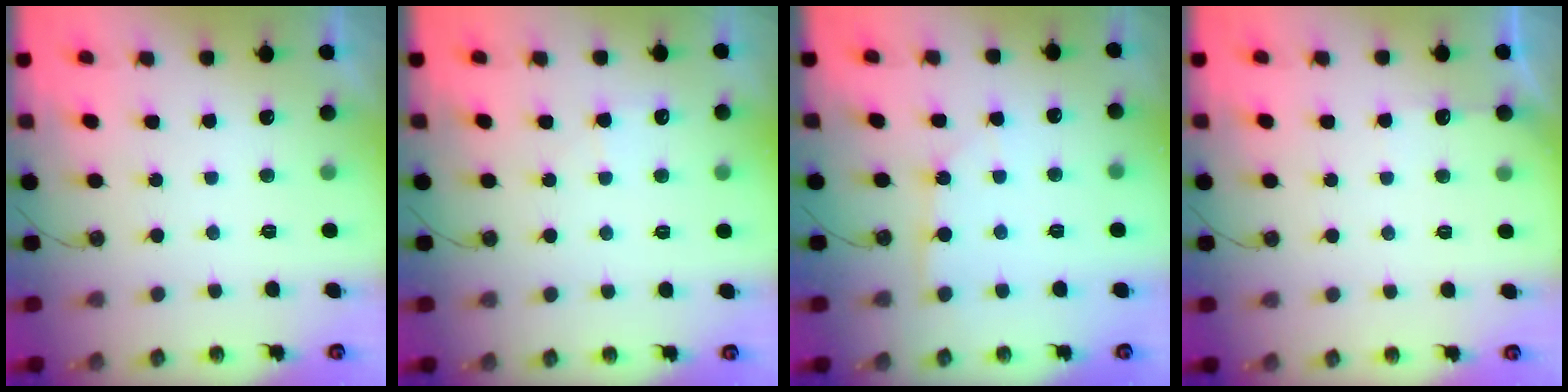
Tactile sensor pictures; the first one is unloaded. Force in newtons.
{"total": 3.6, "press": 3.6, "slide": 0.4}
{"total": 3.2, "press": 3.2, "slide": 0.4}
{"total": 4.5, "press": 4.5, "slide": 0.5}